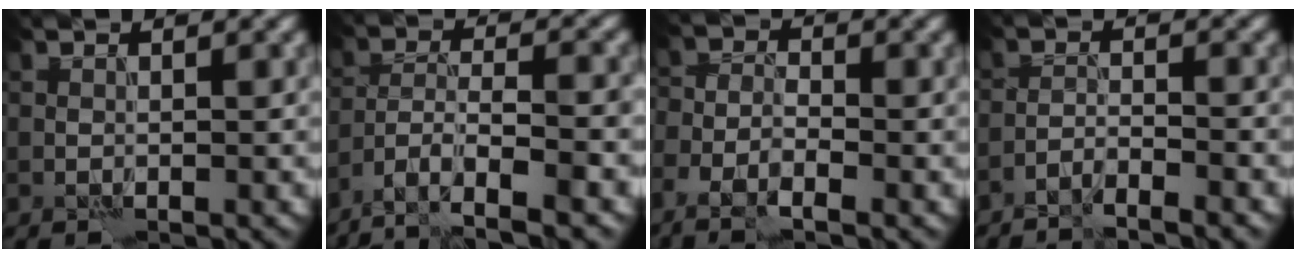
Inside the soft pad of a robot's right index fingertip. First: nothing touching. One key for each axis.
{"total": 7.2, "fx": -5.4, "fy": 1.9, "fz": 4.3, "tx": -0.069, "ty": -0.004, "tz": -0.100}
{"total": 4.0, "fx": -2.8, "fy": 1.4, "fz": 2.5, "tx": -0.046, "ty": -0.003, "tz": -0.061}
{"total": 2.4, "fx": -2.3, "fy": -0.1, "fz": 0.9, "tx": -0.011, "ty": 0.003, "tz": -0.046}